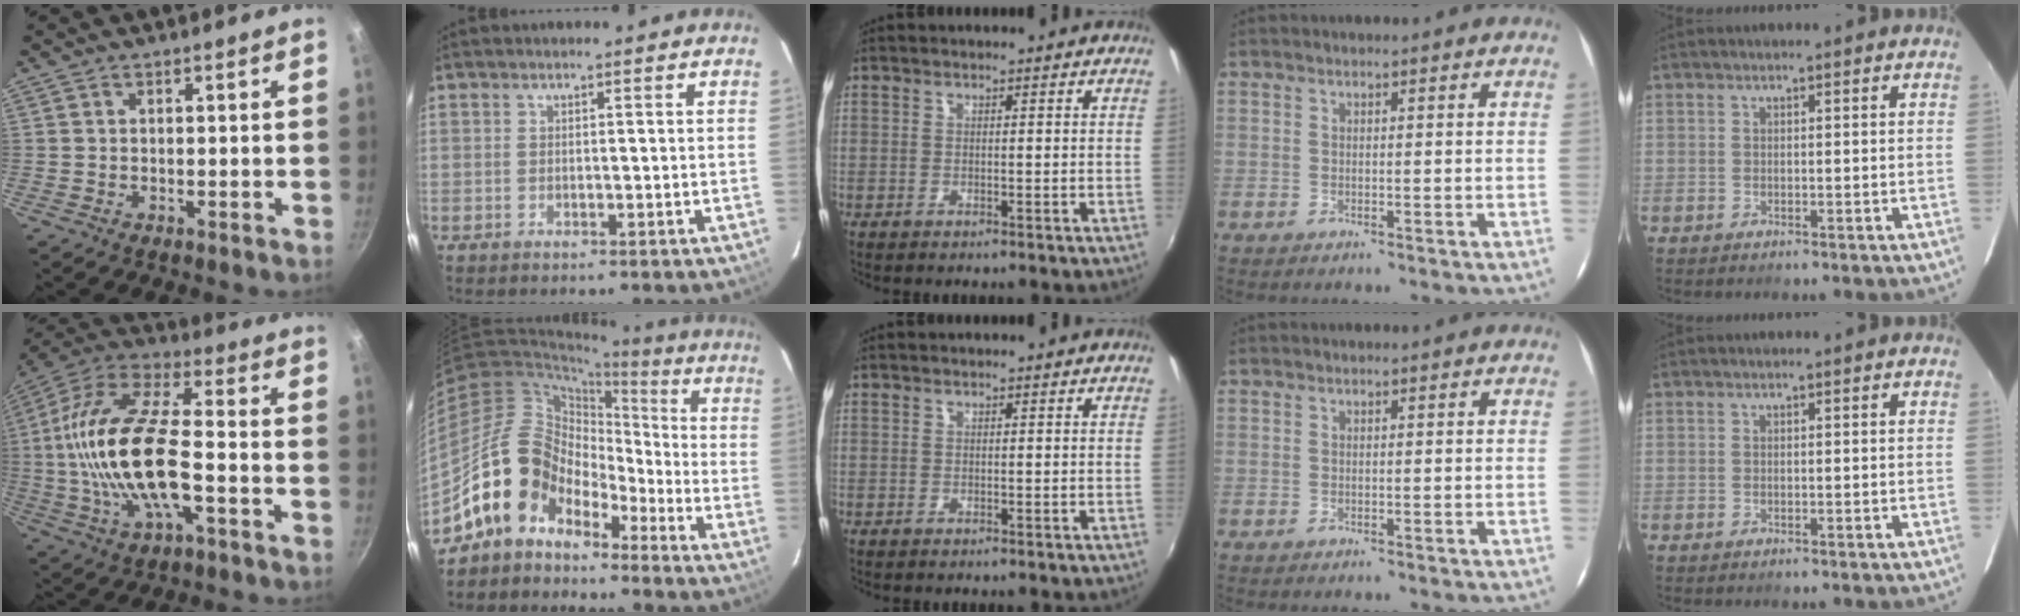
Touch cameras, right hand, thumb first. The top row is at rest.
{"thumb": {"total": 21.5, "force": [-3.3, 8.9, 19.2], "torque": [-0.377, 0.031, -0.077]}, "index": {"total": 12.0, "force": [-8.5, 7.7, 3.9], "torque": [-0.068, 0.038, -0.167]}}